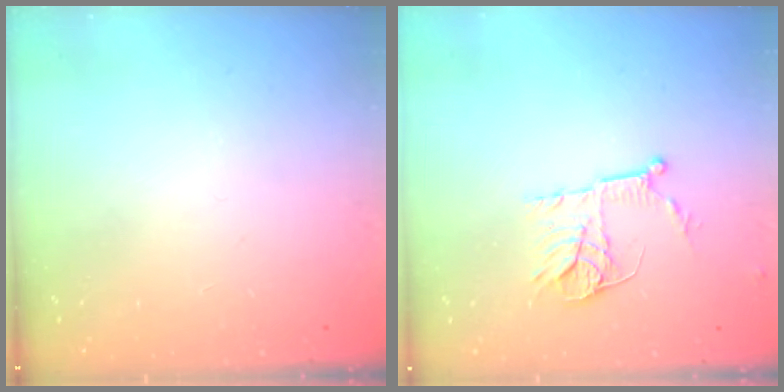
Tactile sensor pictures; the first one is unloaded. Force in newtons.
{"total": 11.2, "press": 11.1, "slide": 0.7}